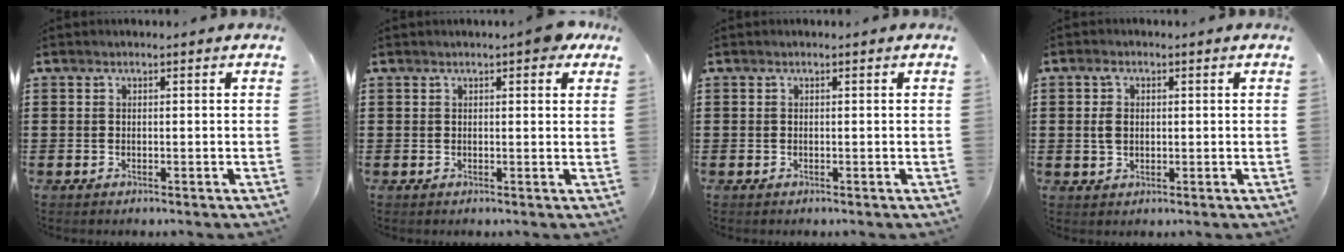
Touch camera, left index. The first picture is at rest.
{"total": 2.2, "force": [1.4, 0.5, 1.6], "torque": [-0.020, 0.000, 0.022]}
{"total": 0.0}
{"total": 3.1, "force": [0.4, 2.0, 2.3], "torque": [-0.056, 0.005, 0.004]}